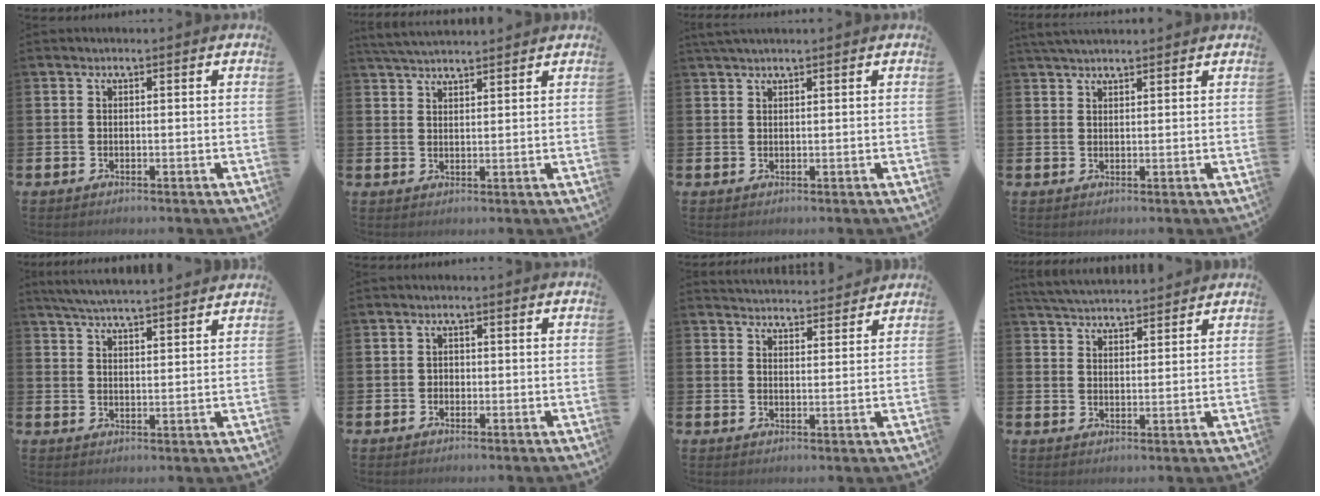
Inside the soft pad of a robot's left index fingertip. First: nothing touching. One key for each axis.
{"total": 3.7, "fx": 3.7, "fy": 0.3, "fz": 0.7, "tx": -0.023, "ty": -0.013, "tz": 0.069}
{"total": 1.6, "fx": 1.5, "fy": 0.1, "fz": 0.7, "tx": -0.007, "ty": 0.001, "tz": 0.025}
{"total": 2.8, "fx": 2.6, "fy": 0.6, "fz": 0.8, "tx": -0.014, "ty": -0.005, "tz": 0.047}
{"total": 5.2, "fx": 5.1, "fy": -0.1, "fz": 0.7, "tx": -0.035, "ty": -0.028, "tz": 0.093}
{"total": 1.0, "fx": -0.3, "fy": 0.9, "fz": 0.3, "tx": -0.001, "ty": 0.004, "tz": -0.009}
{"total": 4.0, "fx": 4.0, "fy": 0.3, "fz": -0.2, "tx": 0.001, "ty": -0.030, "tz": 0.071}
{"total": 4.4, "fx": 4.4, "fy": 0.4, "fz": 0.1, "tx": -0.016, "ty": -0.024, "tz": 0.080}